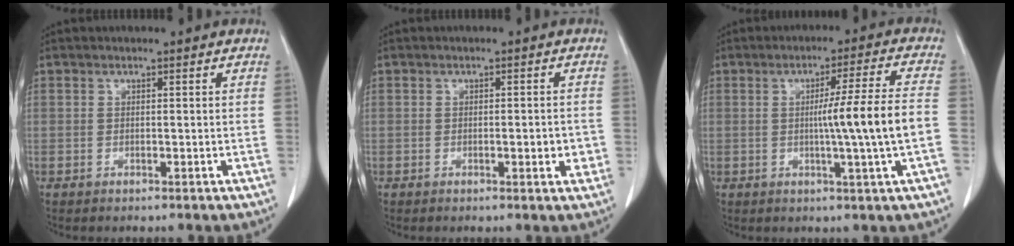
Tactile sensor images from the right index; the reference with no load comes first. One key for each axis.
{"total": 2.7, "fx": -0.5, "fy": 0.8, "fz": 2.5, "tx": -0.033, "ty": 0.000, "tz": -0.005}
{"total": 9.7, "fx": -1.0, "fy": -1.9, "fz": 9.5, "tx": -0.144, "ty": -0.003, "tz": -0.013}